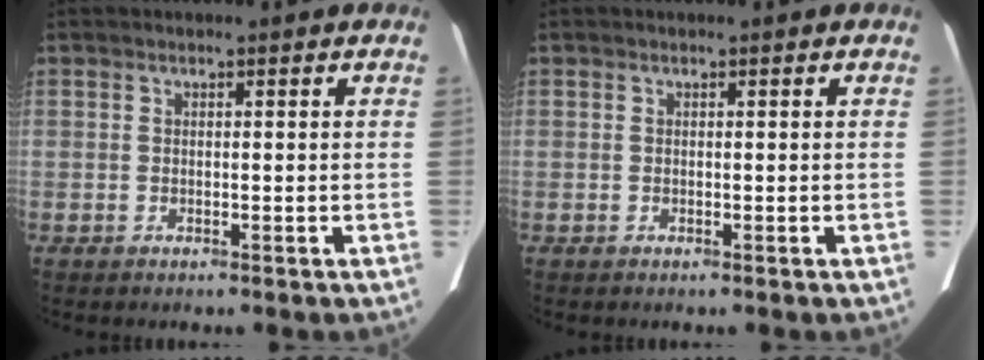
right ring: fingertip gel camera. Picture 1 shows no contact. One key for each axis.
{"total": 0.0}